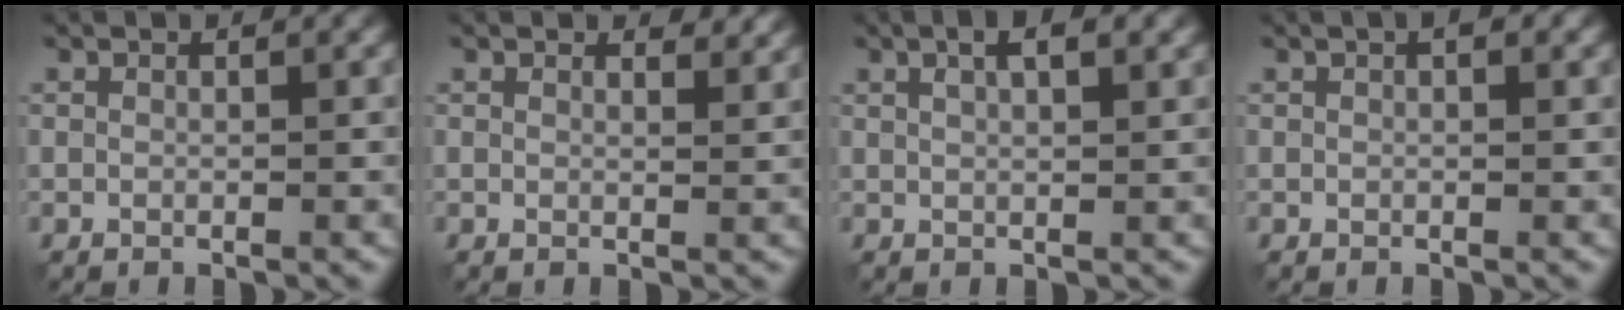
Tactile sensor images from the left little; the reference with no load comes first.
{"total": 1.7, "force": [1.6, 0.4, 0.6], "torque": [-0.010, -0.007, 0.020]}
{"total": 3.2, "force": [1.7, 1.0, 2.6], "torque": [-0.029, -0.003, 0.017]}
{"total": 1.0, "force": [0.4, 0.4, 0.8], "torque": [-0.010, 0.002, 0.006]}